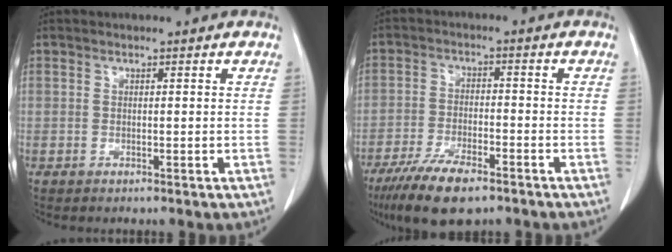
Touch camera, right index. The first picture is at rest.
{"total": 9.7, "force": [-6.8, 2.7, 6.4], "torque": [-0.115, -0.016, -0.118]}